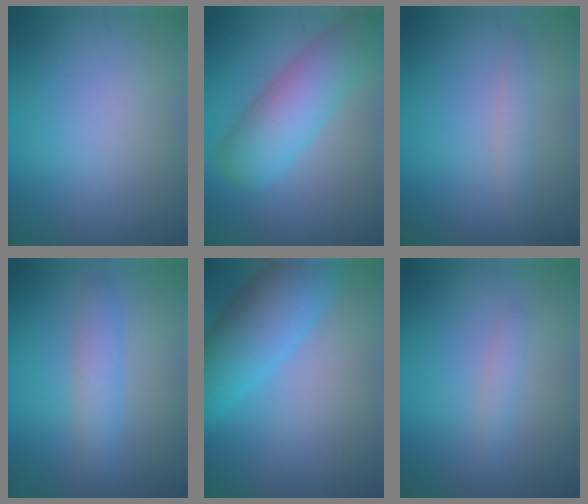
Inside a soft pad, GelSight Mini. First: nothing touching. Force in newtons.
{"total": 6.2, "press": 6.2, "slide": 0.2}
{"total": 1.2, "press": 1.2, "slide": 0.1}
{"total": 2.5, "press": 2.5, "slide": 0.2}
{"total": 6.5, "press": 6.5, "slide": 0.2}
{"total": 1.1, "press": 1.1, "slide": 0.0}